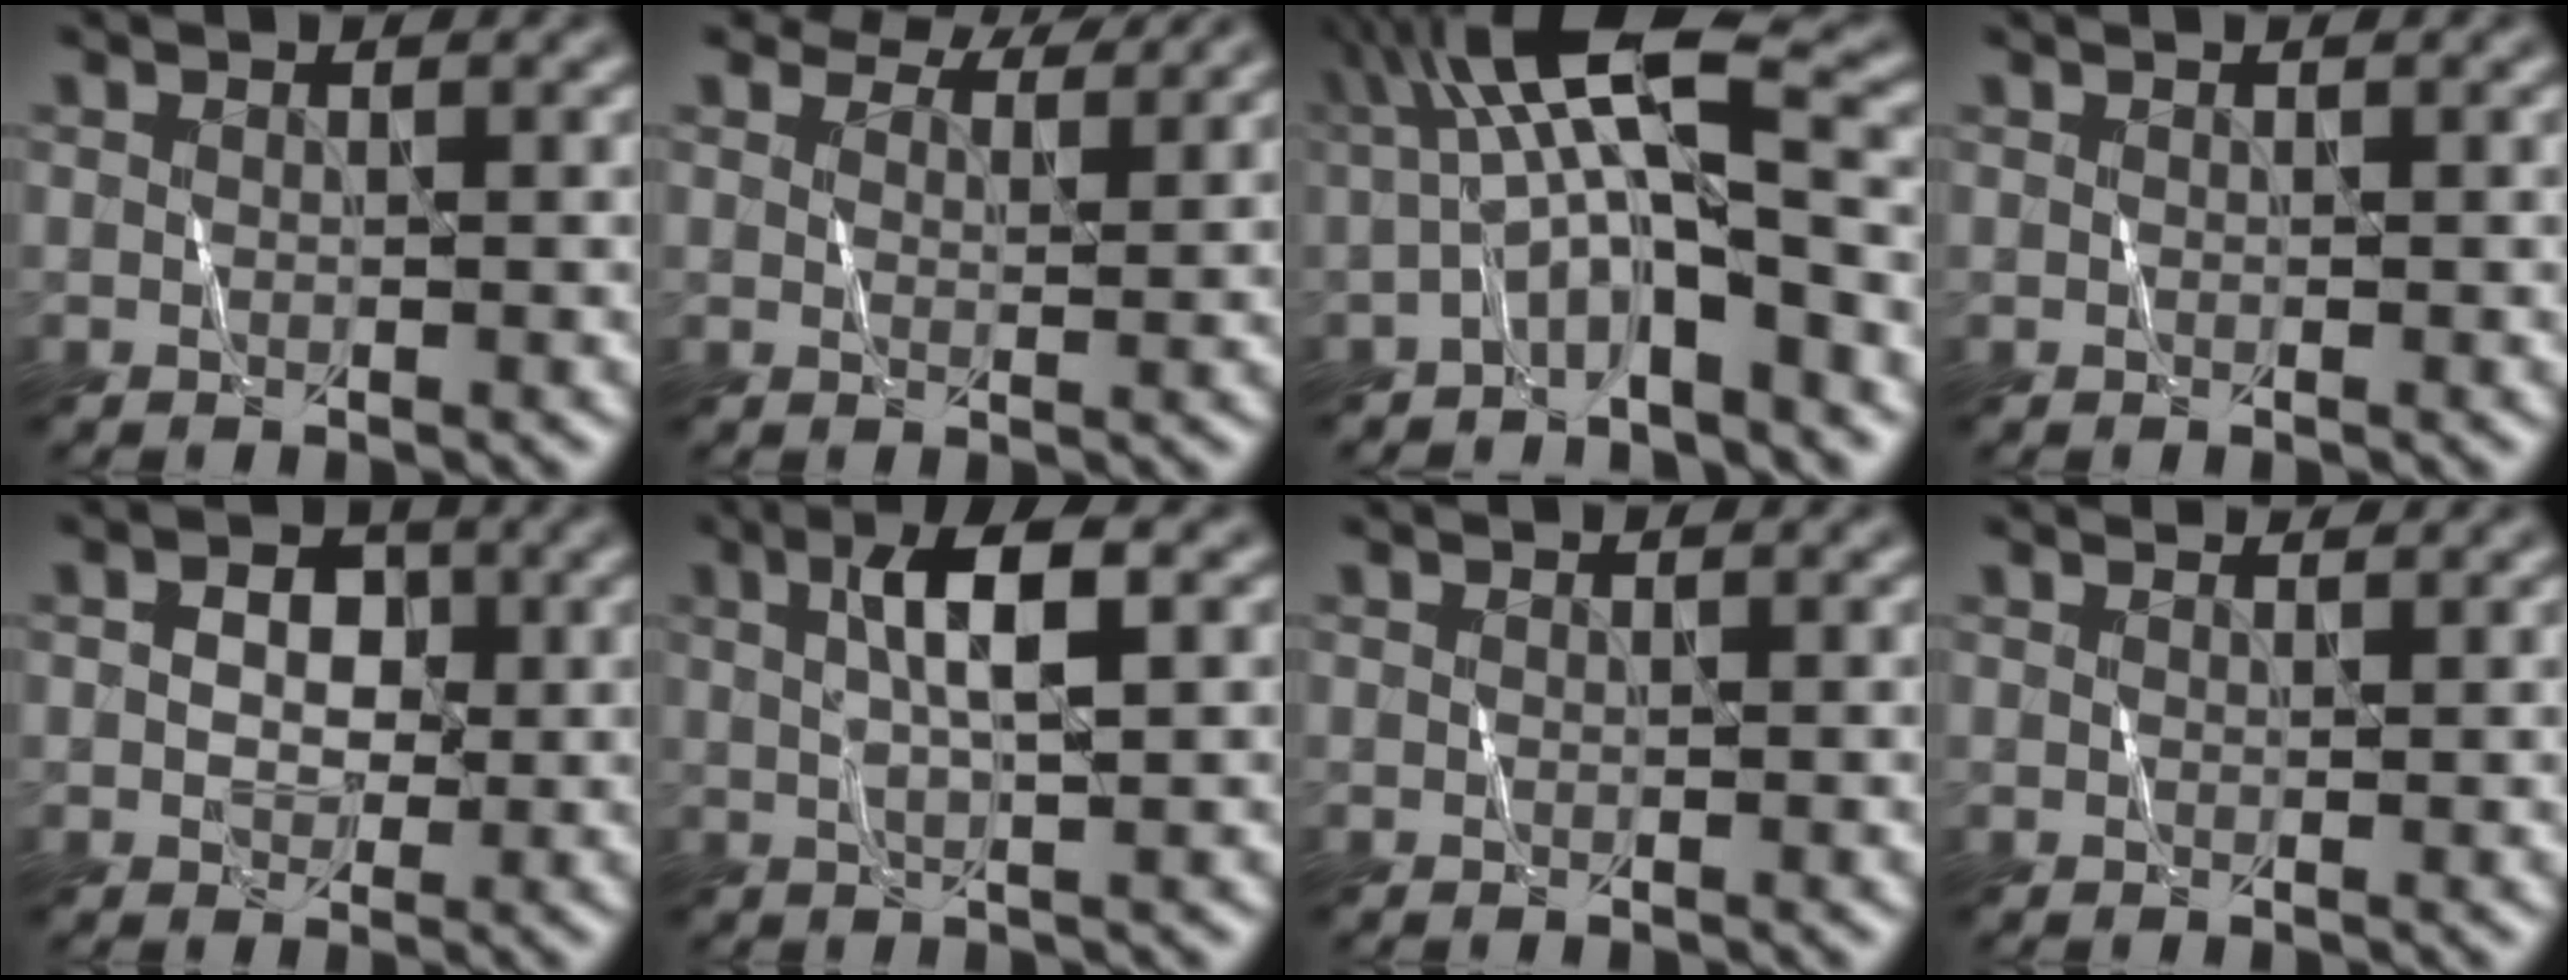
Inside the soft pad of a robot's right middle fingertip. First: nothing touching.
{"total": 5.9, "force": [5.4, 1.6, 1.8], "torque": [-0.045, -0.001, 0.073]}
{"total": 7.3, "force": [-1.3, 1.6, 7.0], "torque": [-0.120, 0.032, -0.038]}
{"total": 0.0}
{"total": 2.5, "force": [0.0, 2.0, 1.5], "torque": [-0.021, 0.003, 0.000]}
{"total": 4.5, "force": [1.1, 1.1, 4.2], "torque": [-0.076, 0.011, 0.018]}
{"total": 0.0}
{"total": 1.5, "force": [1.5, 0.2, 0.1], "torque": [-0.009, 0.004, 0.012]}